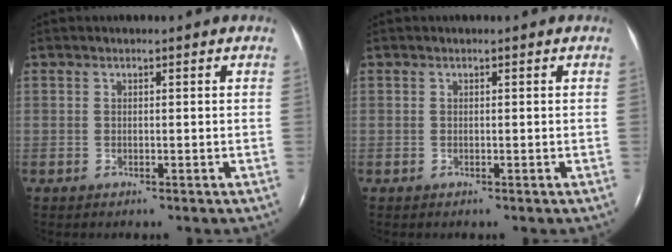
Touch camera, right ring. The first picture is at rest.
{"total": 0.0}